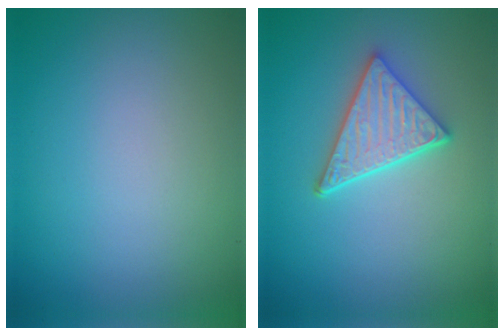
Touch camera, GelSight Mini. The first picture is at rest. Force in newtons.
{"total": 4.6, "press": 3.7, "slide": 2.7}